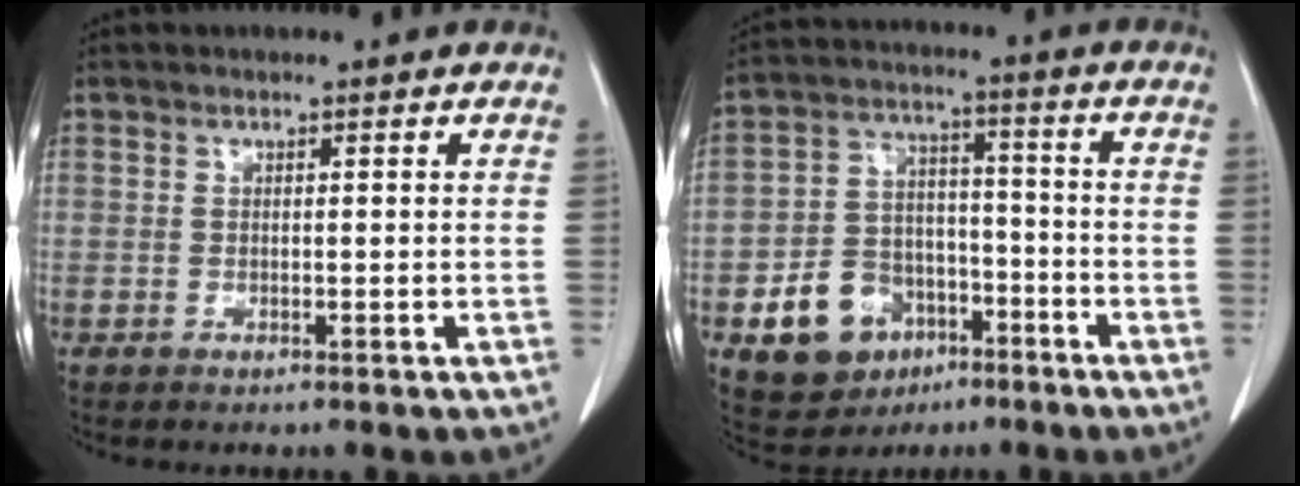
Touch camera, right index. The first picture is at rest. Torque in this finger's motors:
{"motor_torque": [0.77, -0.59, 0.14, 0.02]}